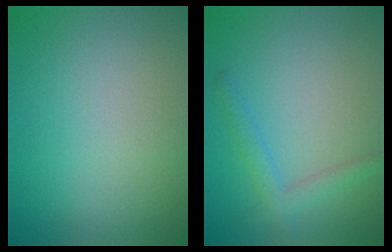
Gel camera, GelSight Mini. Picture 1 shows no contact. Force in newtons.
{"total": 2.4, "press": 2.4, "slide": 0.1}